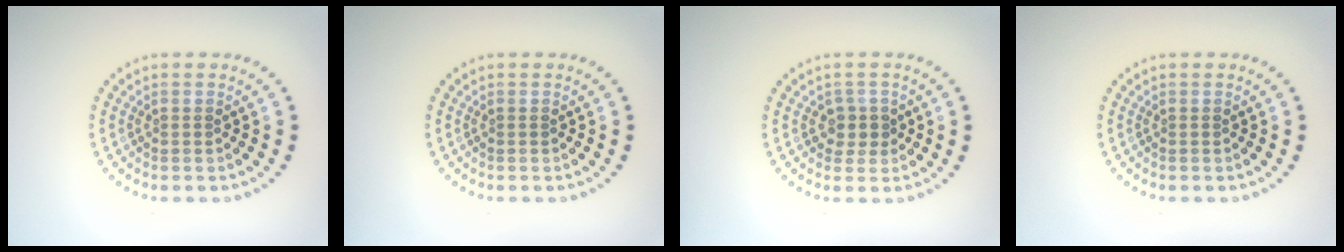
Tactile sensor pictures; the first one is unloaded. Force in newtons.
{"total": 0.0}
{"total": 1.9, "press": 1.6, "slide": 1.1}
{"total": 0.0}